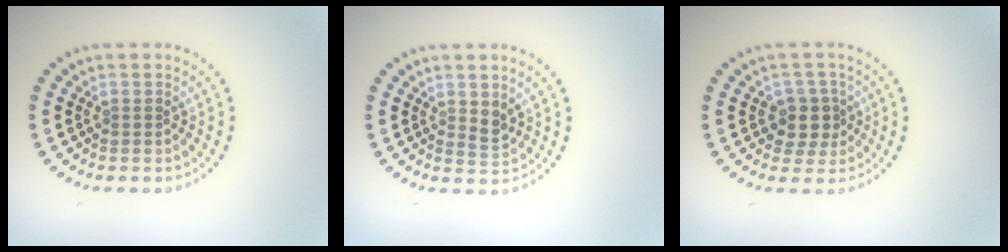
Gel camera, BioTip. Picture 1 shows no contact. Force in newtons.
{"total": 1.3, "press": 1.1, "slide": 0.6}
{"total": 2.6, "press": 2.4, "slide": 1.1}